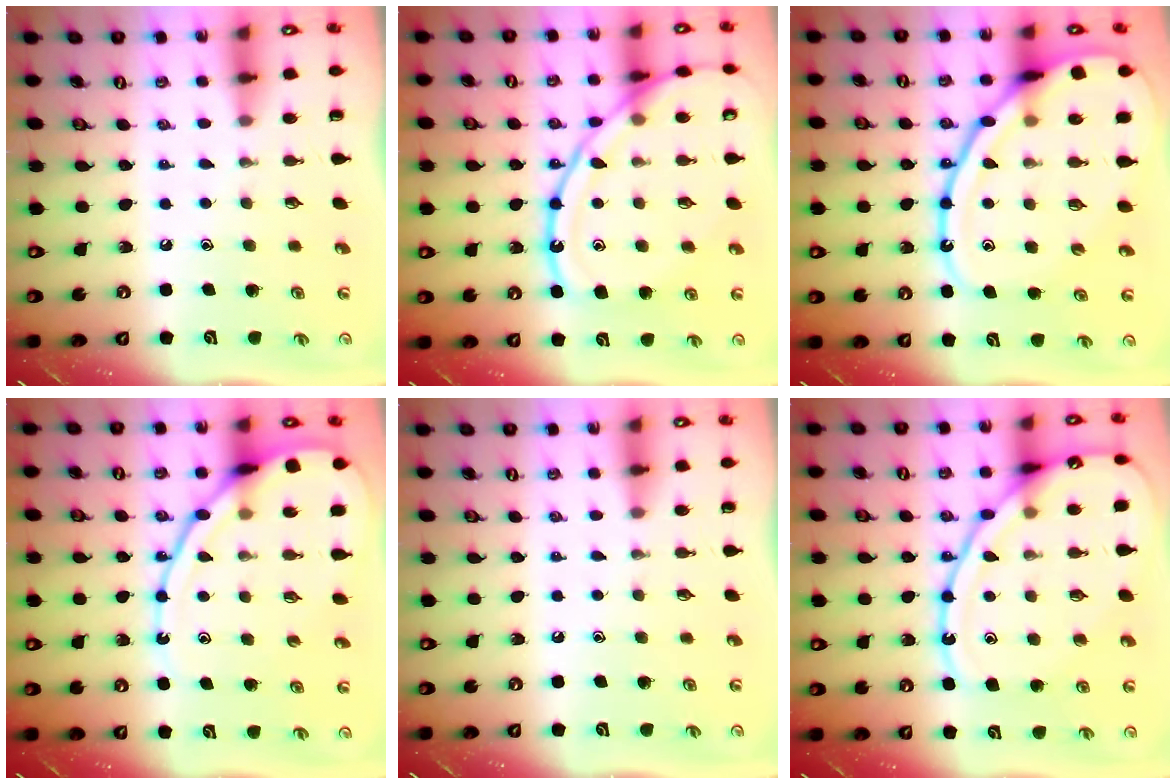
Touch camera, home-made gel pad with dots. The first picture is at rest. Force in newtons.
{"total": 17.8, "press": 17.8, "slide": 1.5}
{"total": 19.5, "press": 19.4, "slide": 1.2}
{"total": 14.5, "press": 14.4, "slide": 1.5}
{"total": 0.0}
{"total": 16.0, "press": 15.9, "slide": 1.6}